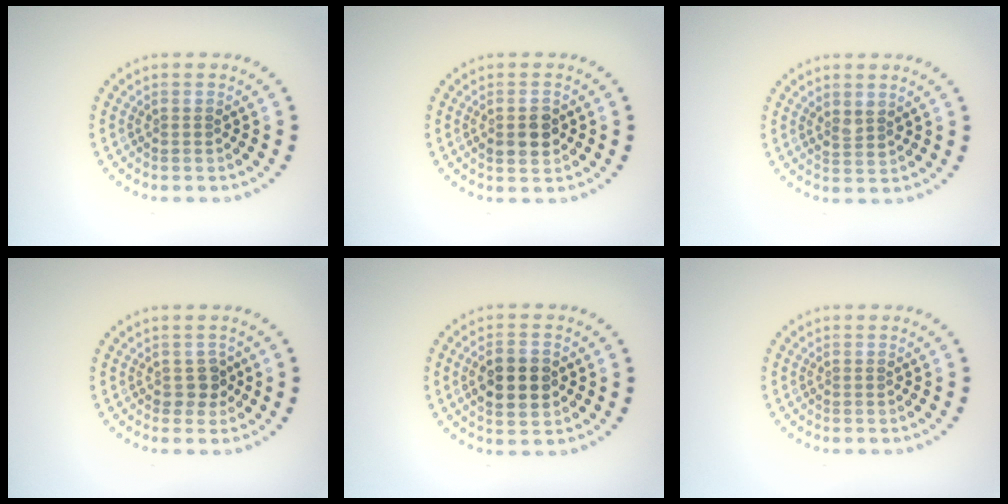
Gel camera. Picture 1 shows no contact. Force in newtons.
{"total": 2.4, "press": 2.4, "slide": 0.3}
{"total": 1.3, "press": 1.2, "slide": 0.6}
{"total": 1.5, "press": 1.4, "slide": 0.6}
{"total": 4.4, "press": 4.4, "slide": 0.2}
{"total": 0.0}